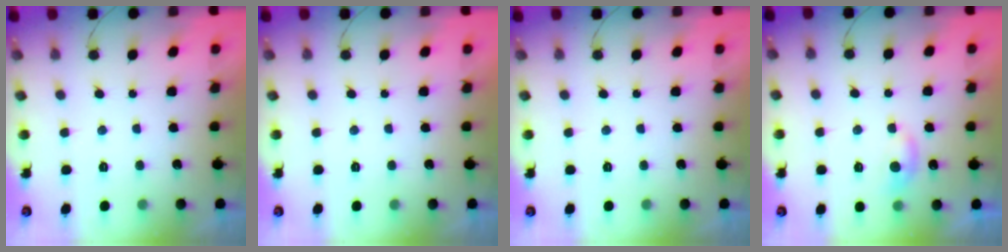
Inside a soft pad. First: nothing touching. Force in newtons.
{"total": 0.0}
{"total": 0.0}
{"total": 5.6, "press": 5.5, "slide": 0.6}